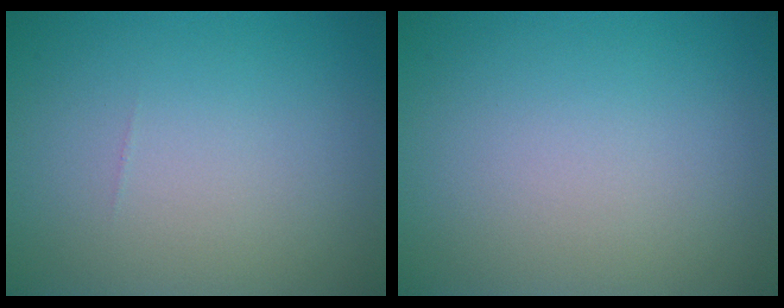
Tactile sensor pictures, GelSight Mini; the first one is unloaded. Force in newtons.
{"total": 0.0}